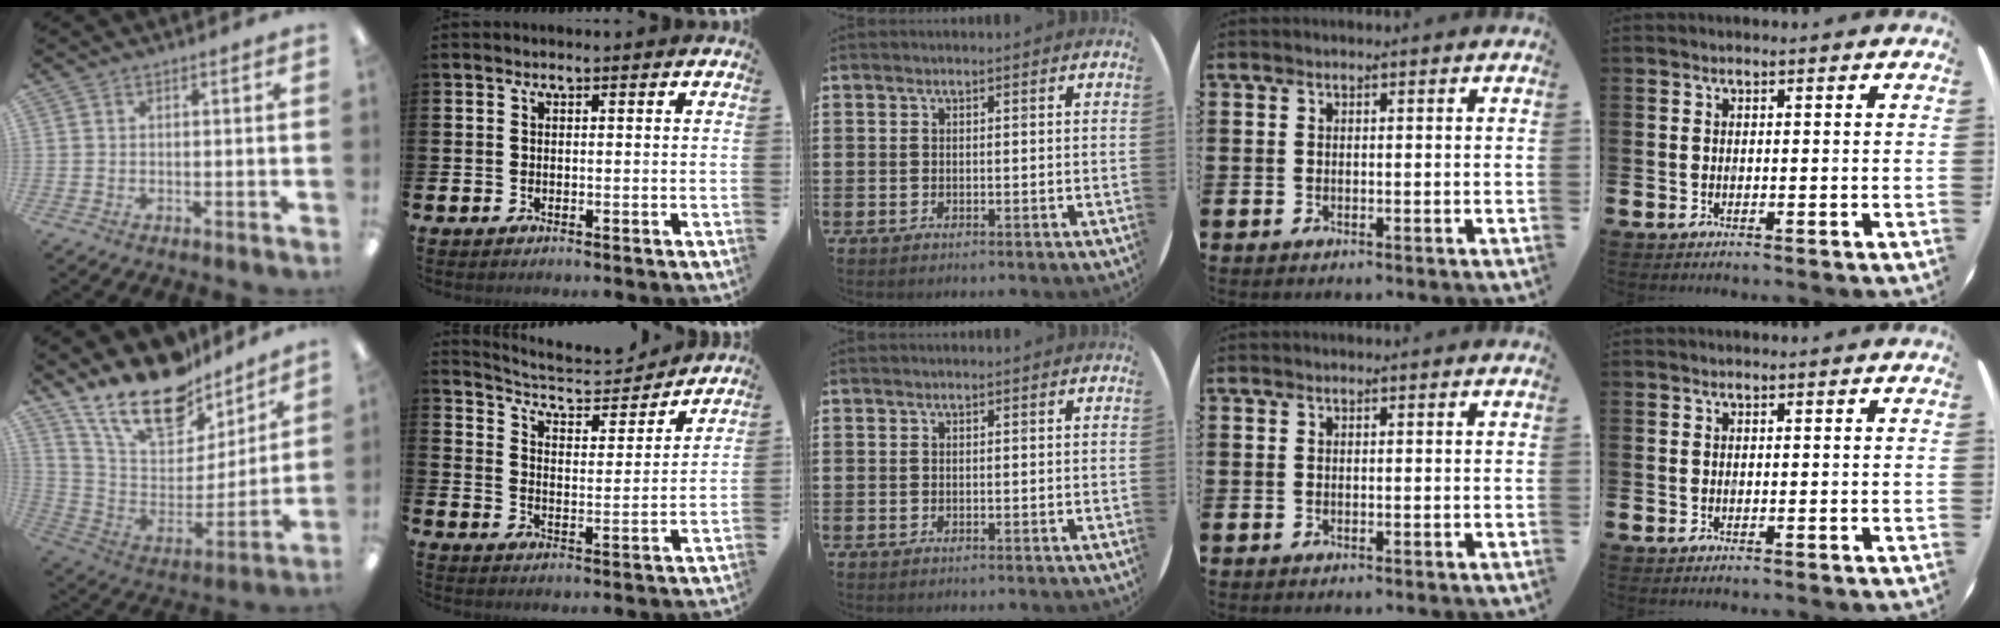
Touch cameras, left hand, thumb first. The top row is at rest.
{"thumb": {"total": 21.0, "force": [16.8, 8.5, 9.3], "torque": [-0.183, -0.116, 0.302]}, "index": {"total": 6.0, "force": [5.7, 1.5, 1.2], "torque": [-0.052, -0.046, 0.094]}}